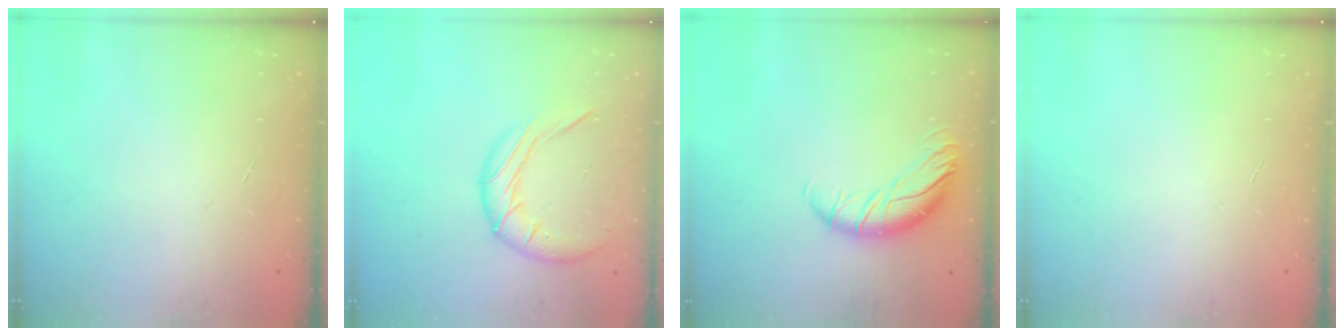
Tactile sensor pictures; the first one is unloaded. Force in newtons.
{"total": 14.9, "press": 14.7, "slide": 2.3}
{"total": 11.7, "press": 11.6, "slide": 1.9}
{"total": 0.0}